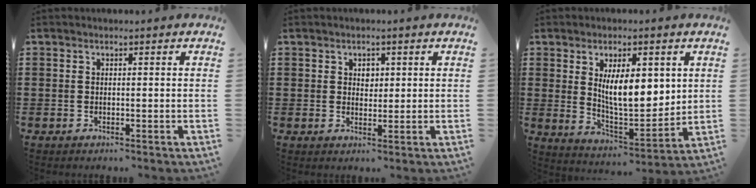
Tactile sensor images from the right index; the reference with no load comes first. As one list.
[{"total": 2.0, "force": [0.7, 1.5, 1.1], "torque": [-0.017, 0.005, 0.011]}, {"total": 9.9, "force": [2.9, 4.0, 8.6], "torque": [-0.147, -0.006, 0.046]}]